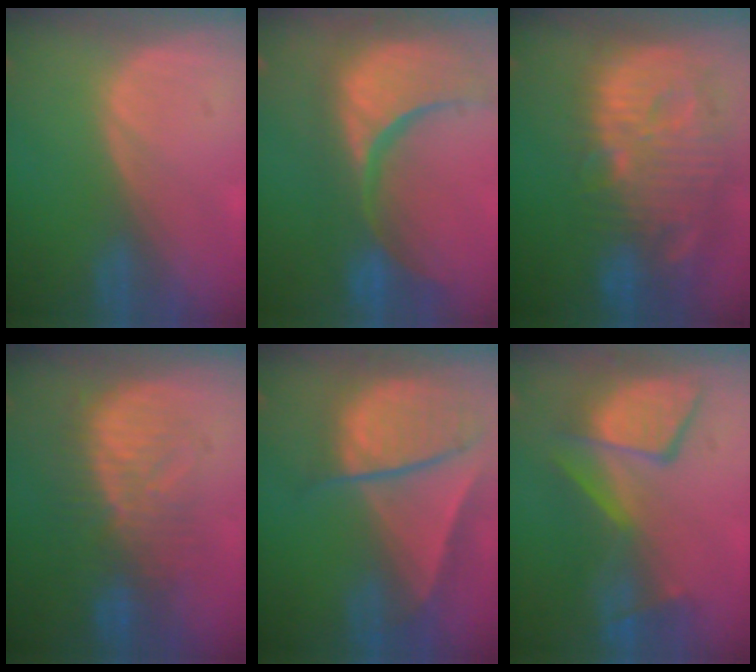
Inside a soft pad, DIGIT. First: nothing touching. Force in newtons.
{"total": 15.4, "press": 12.1, "slide": 9.5}
{"total": 14.3, "press": 12.5, "slide": 6.9}
{"total": 9.1, "press": 8.7, "slide": 2.7}
{"total": 9.4, "press": 8.1, "slide": 4.7}
{"total": 9.5, "press": 9.2, "slide": 2.1}